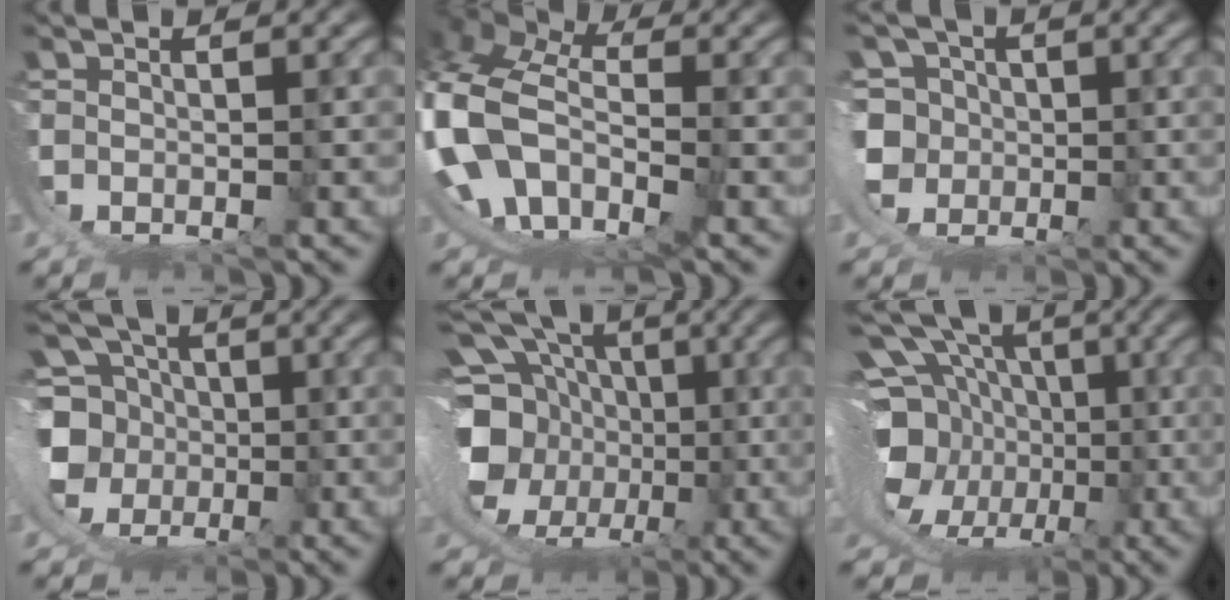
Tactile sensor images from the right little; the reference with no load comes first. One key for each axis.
{"total": 16.0, "fx": -1.8, "fy": 13.2, "fz": 8.9, "tx": -0.262, "ty": -0.063, "tz": -0.029}
{"total": 10.5, "fx": -0.7, "fy": 9.9, "fz": 3.5, "tx": -0.115, "ty": -0.040, "tz": -0.010}
{"total": 11.3, "fx": -0.2, "fy": 9.7, "fz": 5.9, "tx": -0.130, "ty": -0.048, "tz": 0.003}
{"total": 15.4, "fx": 1.2, "fy": 11.7, "fz": 10.0, "tx": -0.188, "ty": -0.034, "tz": 0.019}
{"total": 15.5, "fx": 1.1, "fy": 11.5, "fz": 10.3, "tx": -0.189, "ty": -0.039, "tz": 0.020}